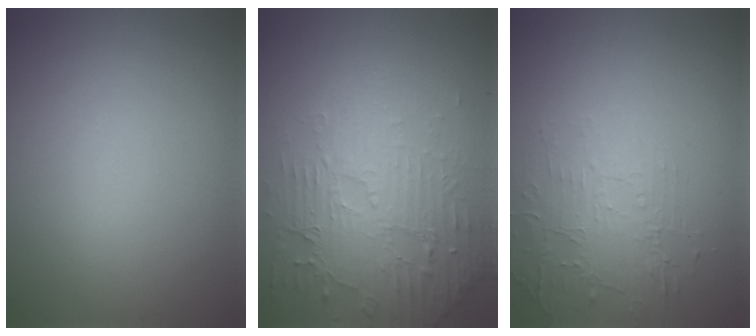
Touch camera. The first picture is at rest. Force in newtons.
{"total": 5.9, "press": 3.7, "slide": 4.6}
{"total": 1.9, "press": 1.0, "slide": 1.6}